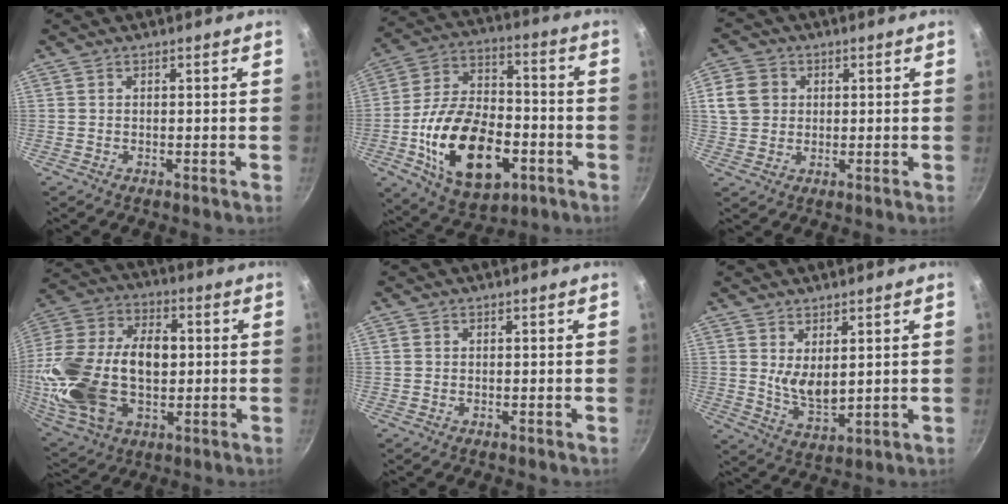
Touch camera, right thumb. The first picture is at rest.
{"total": 22.0, "force": [-6.7, 13.1, 16.4], "torque": [-0.269, 0.035, -0.106]}
{"total": 7.8, "force": [1.6, 6.8, 3.5], "torque": [-0.042, 0.000, 0.022]}
{"total": 26.4, "force": [-0.8, 16.9, 20.2], "torque": [-0.390, 0.025, -0.009]}
{"total": 0.6, "force": [0.1, 0.6, 0.2], "torque": [-0.002, 0.003, 0.000]}
{"total": 6.0, "force": [2.1, 2.9, 4.8], "torque": [-0.071, -0.032, 0.049]}